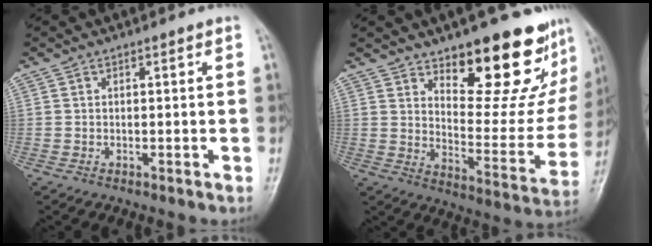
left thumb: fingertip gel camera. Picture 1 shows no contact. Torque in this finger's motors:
{"motor_torque": [0.60, 0.46, 0.20, -0.89, 0.15]}